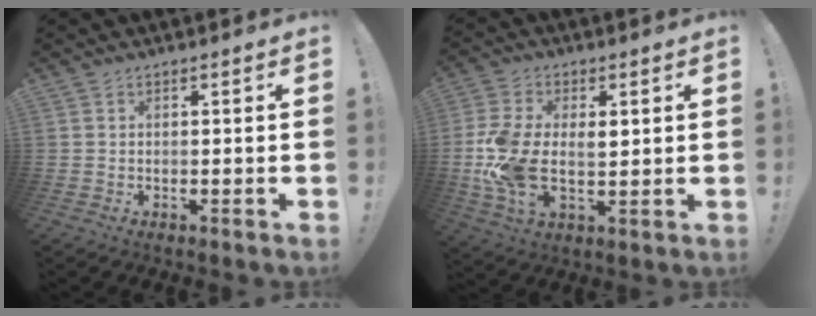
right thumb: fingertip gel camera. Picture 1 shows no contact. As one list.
[{"total": 13.1, "force": [0.2, 8.0, 10.4], "torque": [-0.199, -0.006, 0.006]}]